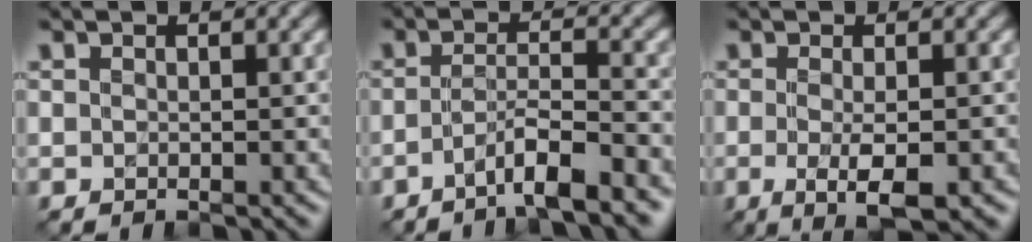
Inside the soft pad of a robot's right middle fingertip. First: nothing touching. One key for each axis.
{"total": 4.5, "fx": -2.7, "fy": 0.5, "fz": 3.6, "tx": -0.057, "ty": 0.006, "tz": -0.054}
{"total": 3.9, "fx": -1.1, "fy": 0.9, "fz": 3.6, "tx": -0.065, "ty": -0.011, "tz": -0.014}